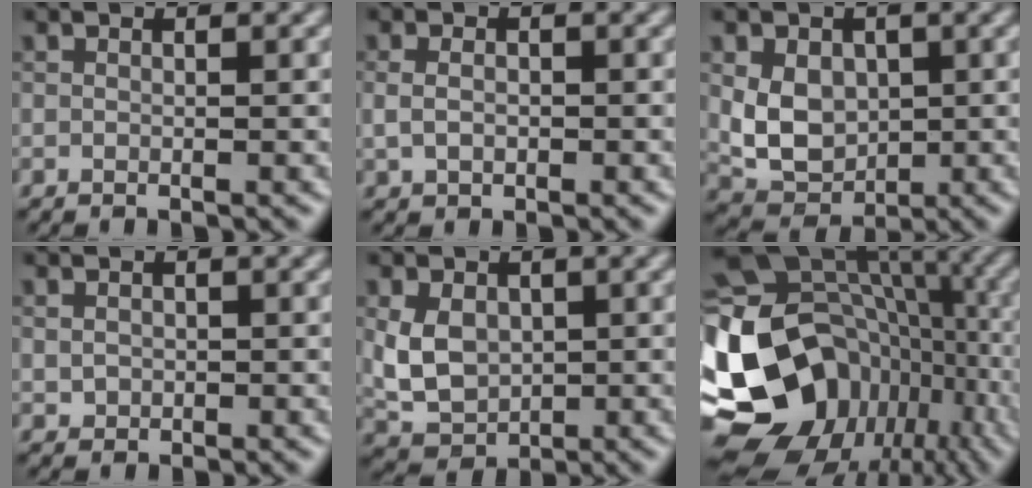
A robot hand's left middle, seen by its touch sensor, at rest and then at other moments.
{"total": 1.7, "force": [0.0, 1.2, 1.2], "torque": [-0.023, 0.001, 0.003]}
{"total": 4.9, "force": [0.3, 3.7, 3.1], "torque": [-0.060, -0.006, 0.010]}
{"total": 0.9, "force": [0.0, 0.9, 0.4], "torque": [-0.005, -0.001, 0.000]}
{"total": 4.5, "force": [0.2, 3.4, 3.0], "torque": [-0.062, -0.004, 0.010]}
{"total": 20.4, "force": [-6.8, 15.8, 10.9], "torque": [-0.204, -0.008, -0.091]}